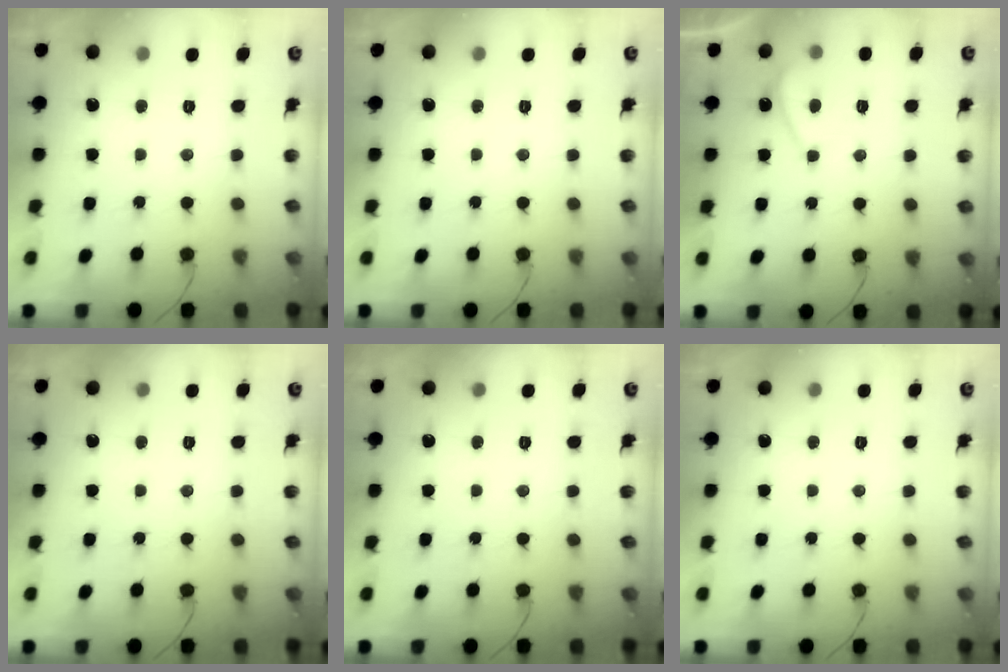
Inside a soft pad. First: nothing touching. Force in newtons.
{"total": 0.0}
{"total": 2.9, "press": 2.9, "slide": 0.4}
{"total": 0.0}
{"total": 0.0}
{"total": 0.0}